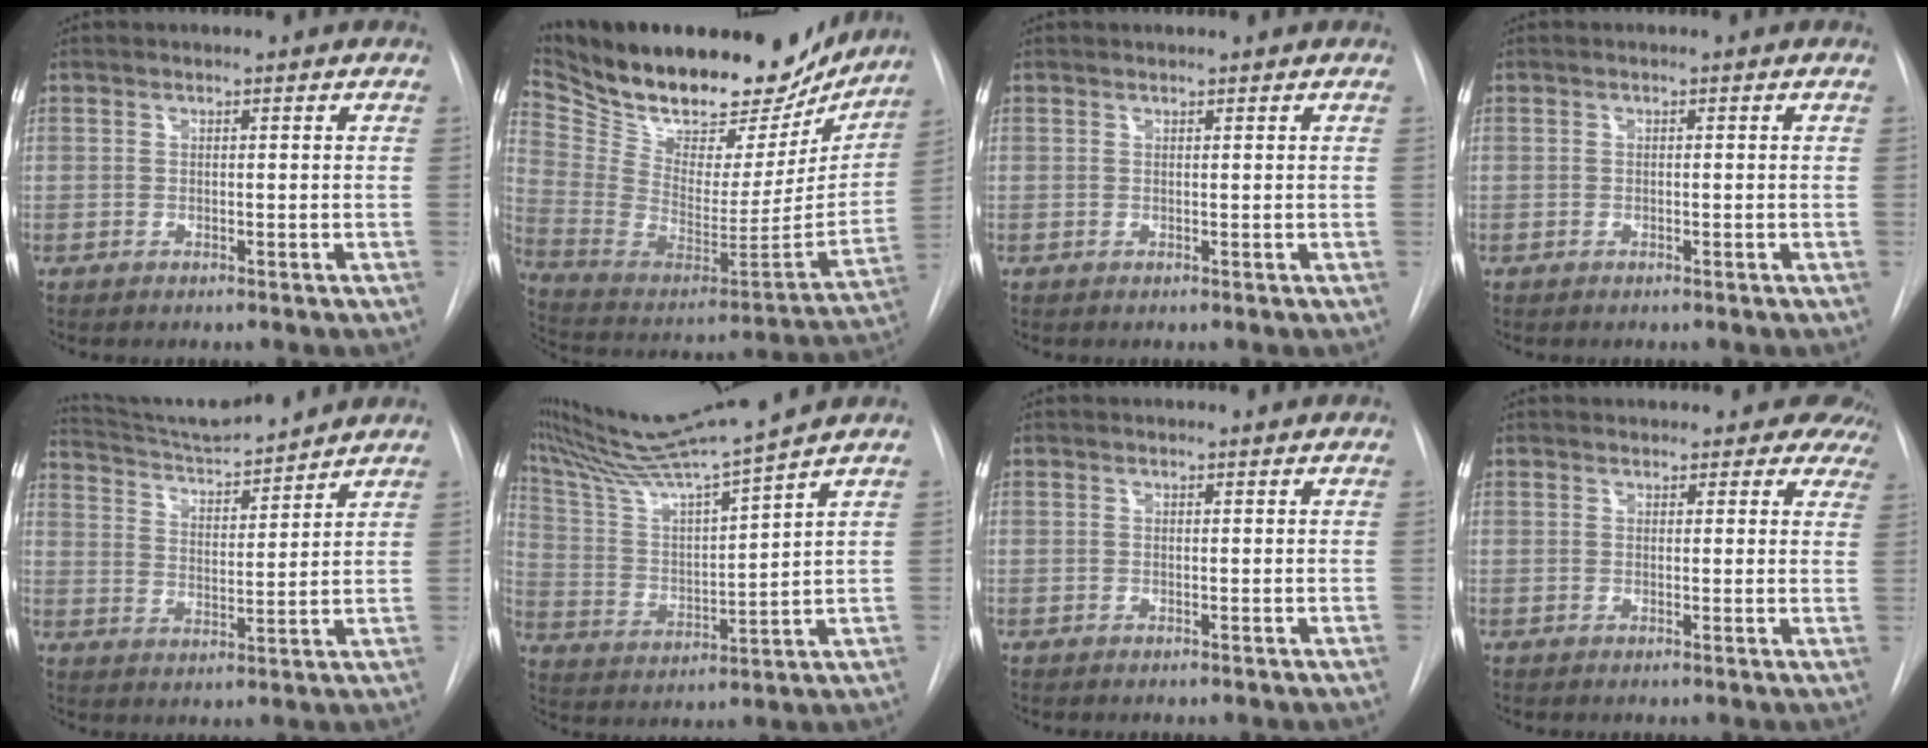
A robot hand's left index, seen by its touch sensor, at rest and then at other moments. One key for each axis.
{"total": 30.5, "fx": 24.8, "fy": 11.8, "fz": 13.3, "tx": -0.249, "ty": -0.012, "tz": 0.372}
{"total": 1.7, "fx": 1.6, "fy": 0.3, "fz": 0.4, "tx": -0.008, "ty": 0.020, "tz": 0.023}
{"total": 0.0}
{"total": 12.9, "fx": 12.3, "fy": 0.0, "fz": 3.7, "tx": -0.074, "ty": 0.007, "tz": 0.206}
{"total": 14.6, "fx": 13.0, "fy": -2.5, "fz": 6.1, "tx": -0.122, "ty": -0.012, "tz": 0.239}
{"total": 2.5, "fx": 2.4, "fy": 0.3, "fz": 0.5, "tx": -0.009, "ty": 0.021, "tz": 0.032}
{"total": 12.5, "fx": 11.3, "fy": 4.8, "fz": 2.5, "tx": 0.005, "ty": -0.001, "tz": 0.109}